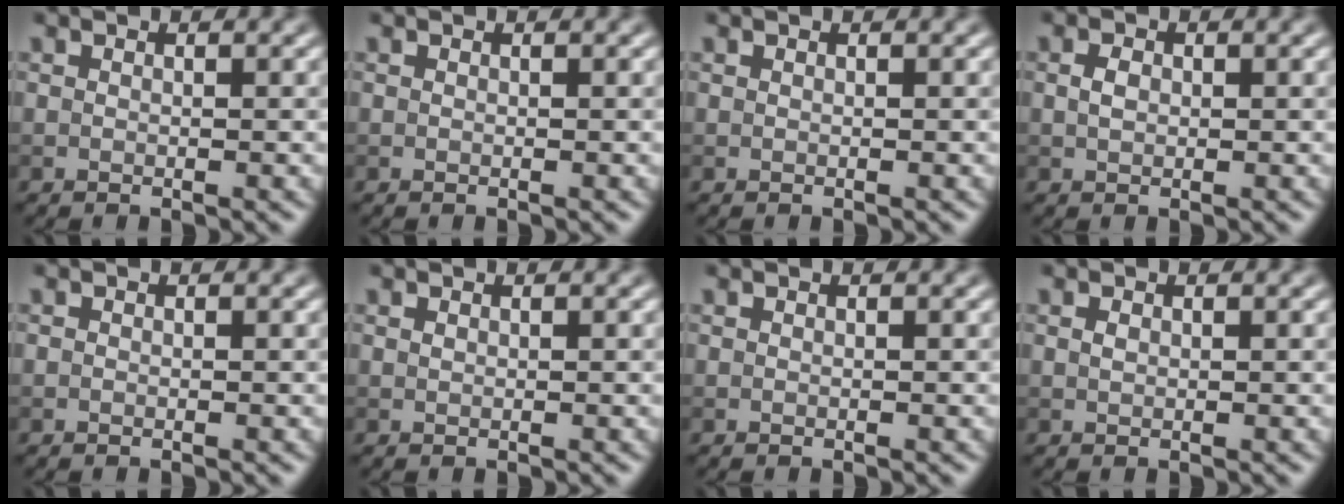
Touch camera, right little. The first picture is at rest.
{"total": 0.0}
{"total": 0.0}
{"total": 1.2, "force": [0.1, 0.9, 0.8], "torque": [-0.018, 0.002, 0.001]}
{"total": 0.0}
{"total": 0.0}
{"total": 0.0}
{"total": 0.5, "force": [0.2, 0.4, 0.4], "torque": [-0.008, 0.001, 0.003]}